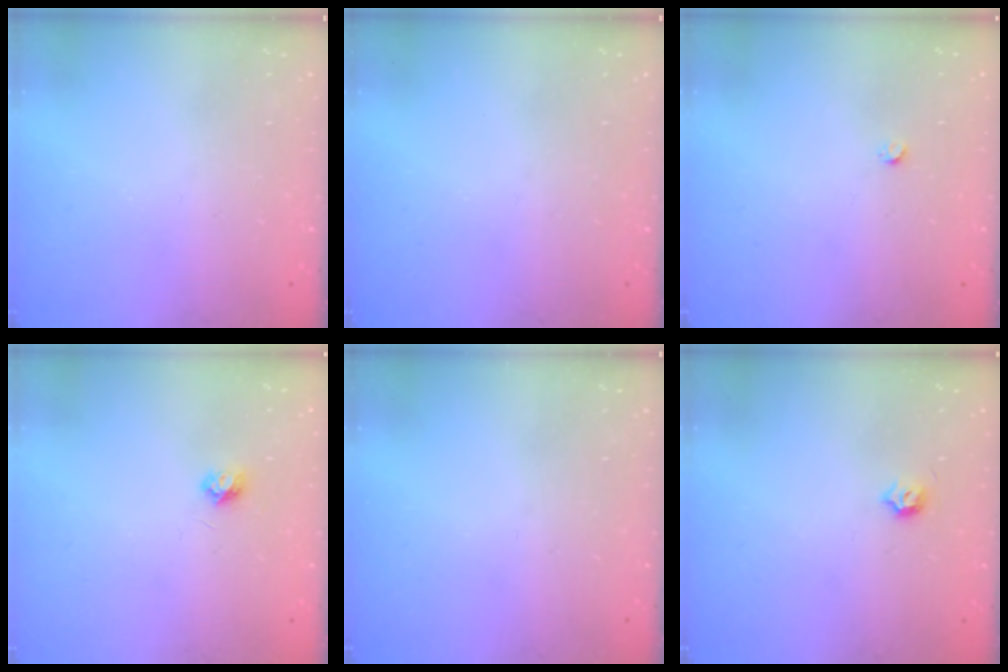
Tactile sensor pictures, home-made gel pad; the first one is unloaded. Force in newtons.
{"total": 0.0}
{"total": 2.4, "press": 2.4, "slide": 0.3}
{"total": 3.9, "press": 3.8, "slide": 0.5}
{"total": 0.0}
{"total": 3.5, "press": 3.5, "slide": 0.6}